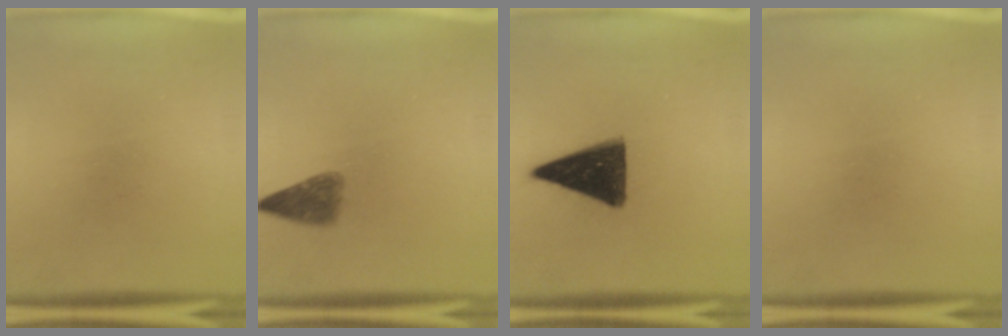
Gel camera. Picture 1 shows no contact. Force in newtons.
{"total": 3.5}
{"total": 13.6}
{"total": 0.0}